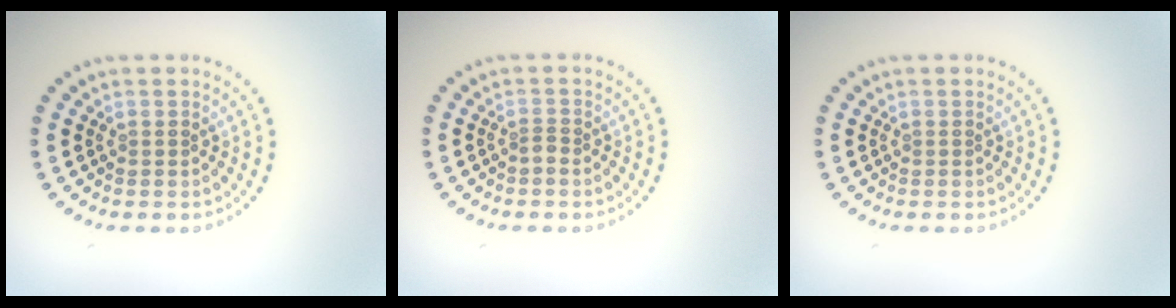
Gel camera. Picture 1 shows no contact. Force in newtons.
{"total": 0.9, "press": 0.5, "slide": 0.7}
{"total": 0.0}